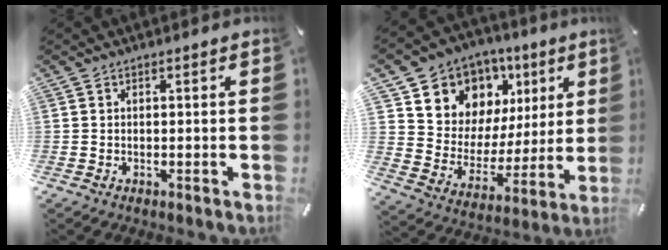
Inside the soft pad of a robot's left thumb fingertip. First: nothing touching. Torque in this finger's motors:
{"motor_torque": [1.91, 1.54, 0.75, -0.36, 0.30]}